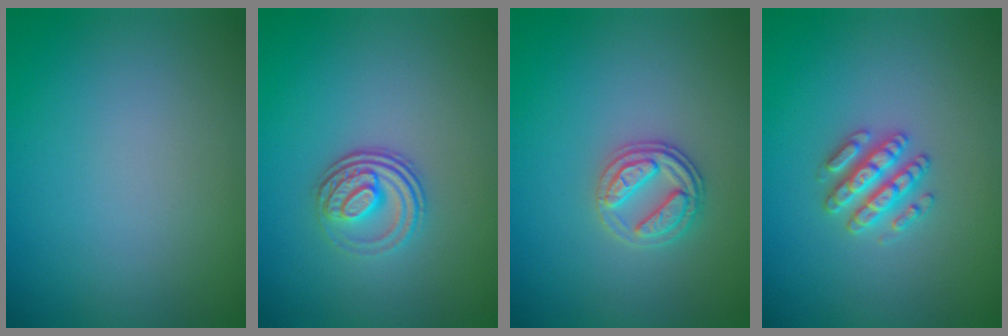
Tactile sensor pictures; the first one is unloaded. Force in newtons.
{"total": 3.3, "press": 2.4, "slide": 2.2}
{"total": 2.7, "press": 2.6, "slide": 0.8}
{"total": 2.9, "press": 2.8, "slide": 0.5}